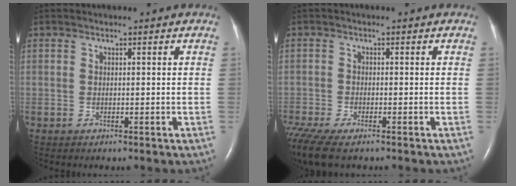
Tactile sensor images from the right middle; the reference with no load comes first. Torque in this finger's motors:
{"motor_torque": [0.70, -0.67, 0.39, 0.13]}